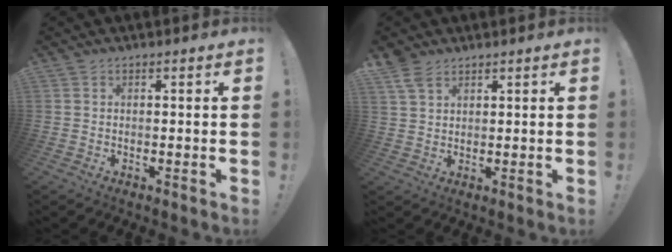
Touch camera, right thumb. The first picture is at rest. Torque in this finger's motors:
{"motor_torque": [0.18, 0.63, 0.82, 0.81, 0.15]}